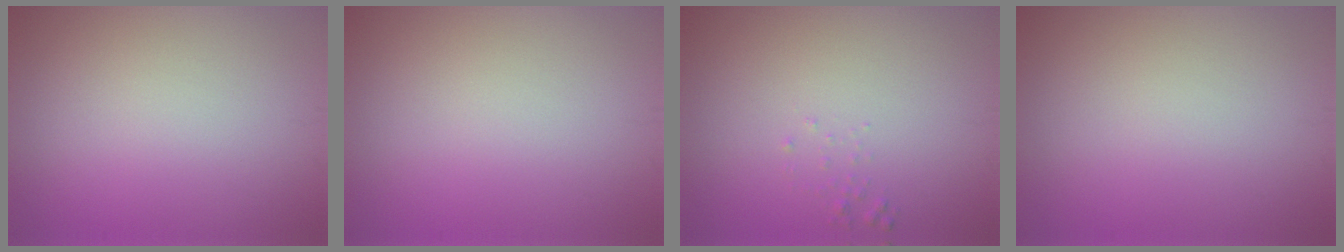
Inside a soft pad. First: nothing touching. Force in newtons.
{"total": 0.0}
{"total": 0.5, "press": 0.5, "slide": 0.0}
{"total": 0.0}